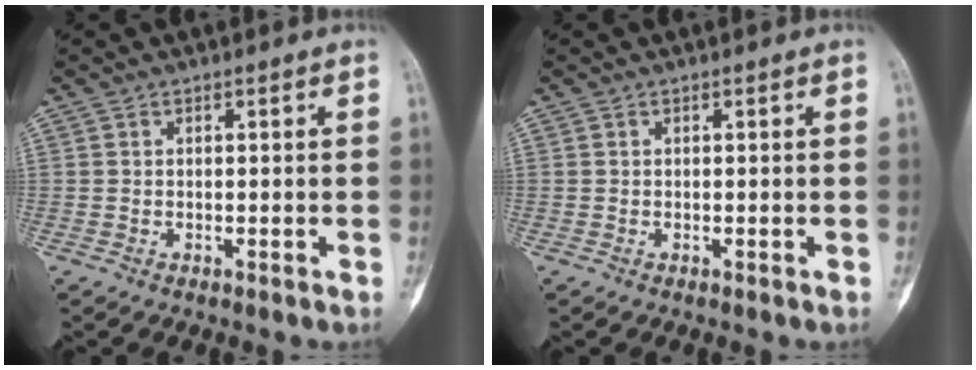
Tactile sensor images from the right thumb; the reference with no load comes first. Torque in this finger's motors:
{"motor_torque": [-0.01, -0.01, 0.00, 0.00, 0.00]}